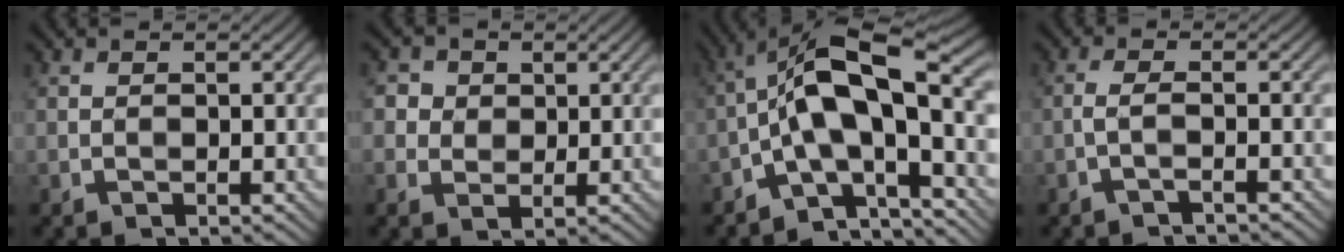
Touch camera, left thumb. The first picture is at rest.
{"total": 3.5, "force": [1.4, 3.0, 1.0], "torque": [-0.048, -0.005, 0.029]}
{"total": 11.9, "force": [-2.1, 4.2, 11.0], "torque": [-0.191, 0.024, -0.049]}
{"total": 1.6, "force": [-0.9, 0.0, 1.3], "torque": [-0.034, 0.009, -0.023]}